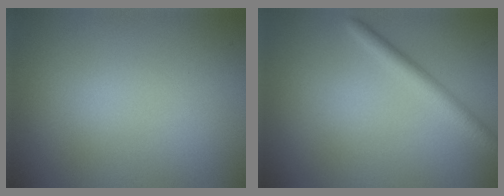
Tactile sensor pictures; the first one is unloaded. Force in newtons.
{"total": 2.4, "press": 2.4, "slide": 0.1}